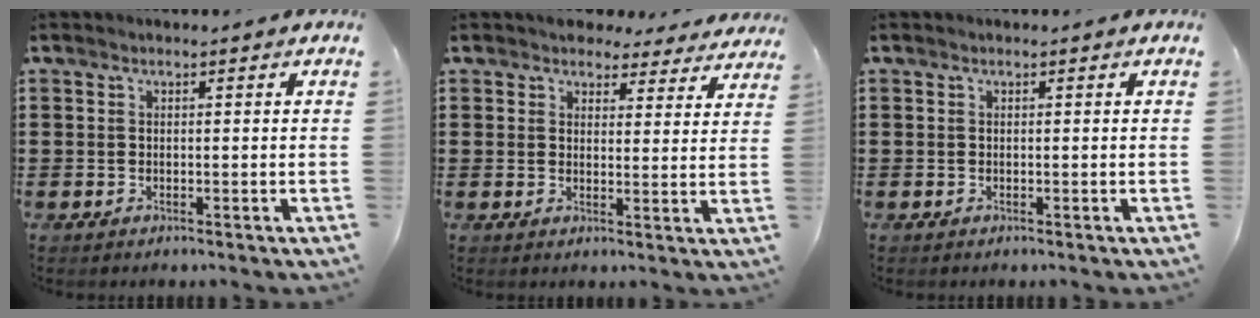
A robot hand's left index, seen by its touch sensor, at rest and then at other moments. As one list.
[{"total": 4.3, "force": [4.0, 1.4, 0.8], "torque": [-0.025, -0.012, 0.072]}, {"total": 0.0}]